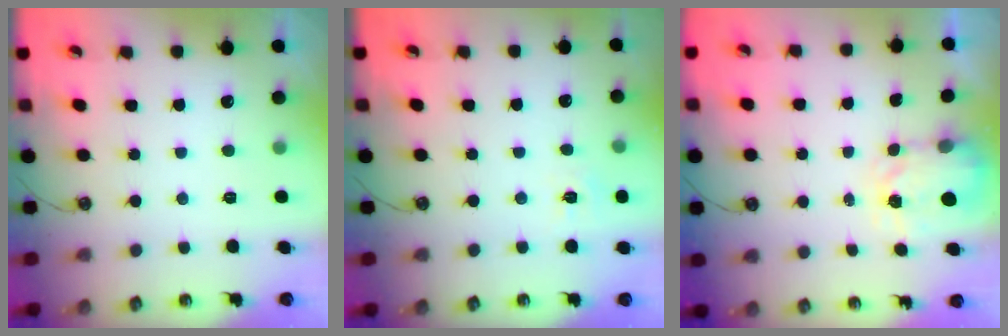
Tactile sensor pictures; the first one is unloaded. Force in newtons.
{"total": 4.6, "press": 4.5, "slide": 0.6}
{"total": 3.8, "press": 3.7, "slide": 0.5}